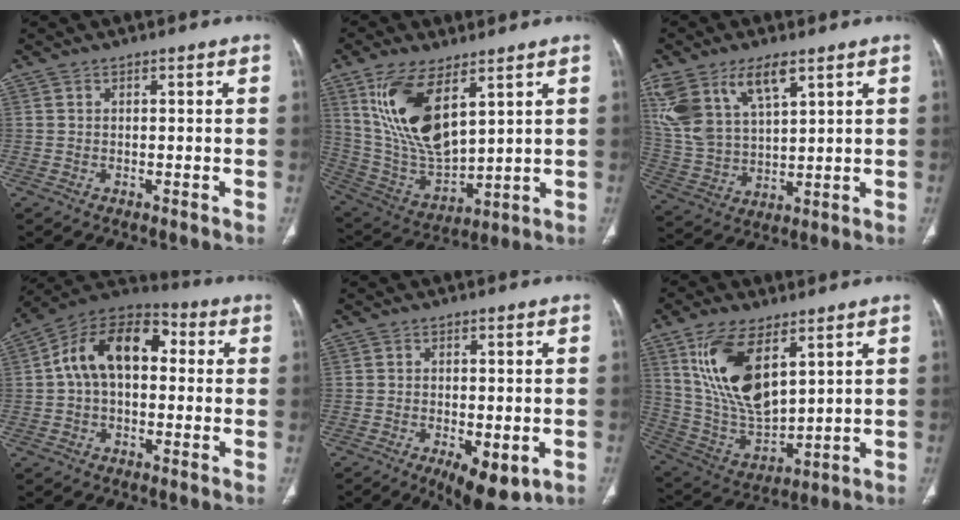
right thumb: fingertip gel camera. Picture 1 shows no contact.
{"total": 17.5, "force": [7.8, 7.7, 13.7], "torque": [-0.258, -0.032, 0.167]}
{"total": 14.7, "force": [7.9, 6.9, 10.3], "torque": [-0.207, -0.018, 0.166]}
{"total": 14.6, "force": [1.7, 9.2, 11.1], "torque": [-0.169, 0.044, 0.016]}
{"total": 9.1, "force": [-3.5, 4.0, 7.4], "torque": [-0.100, -0.008, -0.045]}
{"total": 17.1, "force": [7.5, 7.9, 13.2], "torque": [-0.245, -0.030, 0.160]}